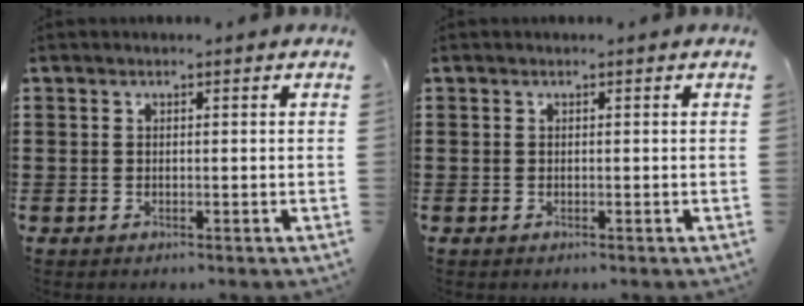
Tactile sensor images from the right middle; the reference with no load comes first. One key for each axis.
{"total": 0.0}